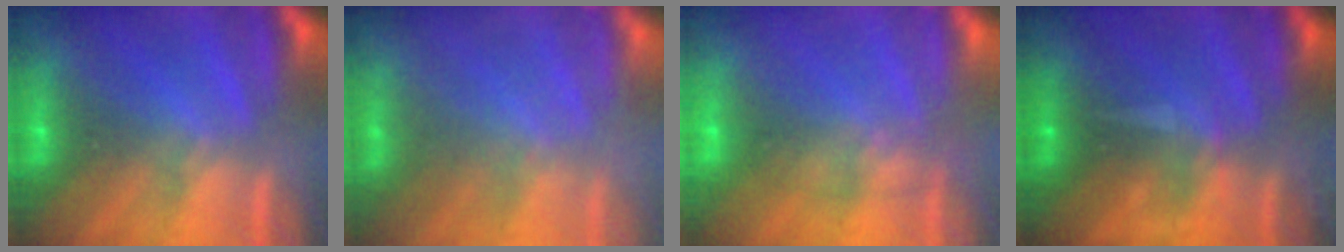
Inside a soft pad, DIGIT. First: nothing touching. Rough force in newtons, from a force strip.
{"total": 3.0}
{"total": 1.0}
{"total": 3.2}